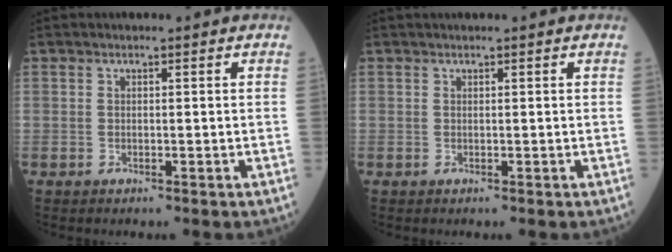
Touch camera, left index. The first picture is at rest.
{"total": 1.1, "force": [1.0, -0.1, 0.4], "torque": [-0.010, 0.015, 0.018]}